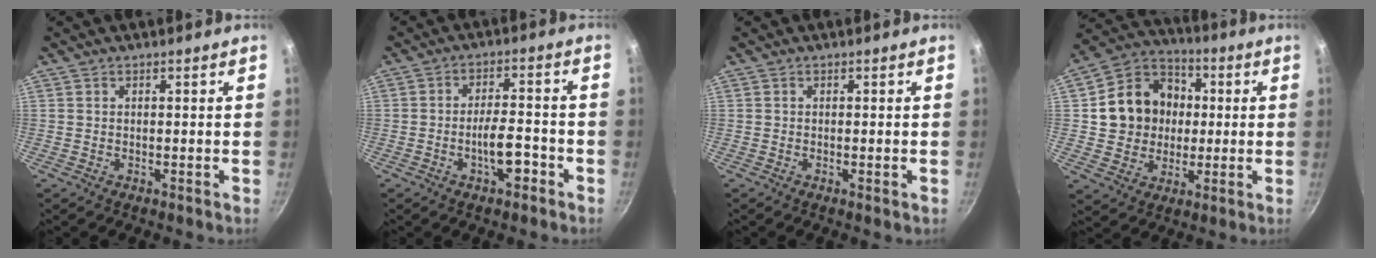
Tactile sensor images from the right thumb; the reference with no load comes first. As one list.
[{"total": 7.3, "force": [-2.9, 2.4, 6.3], "torque": [-0.099, 0.023, -0.051]}, {"total": 0.8, "force": [-0.2, 0.2, 0.8], "torque": [-0.014, 0.000, -0.005]}, {"total": 14.8, "force": [1.2, 13.1, 6.9], "torque": [-0.087, 0.025, 0.016]}]